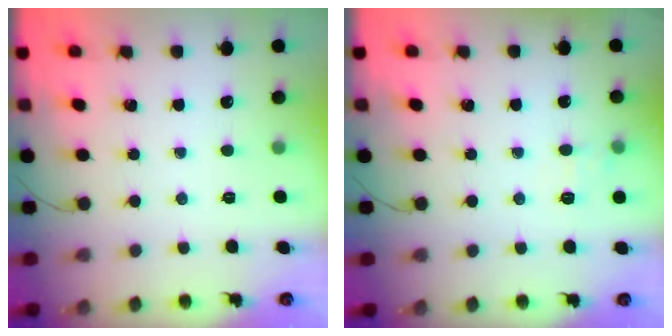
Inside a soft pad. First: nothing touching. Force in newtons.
{"total": 5.8, "press": 5.6, "slide": 1.5}